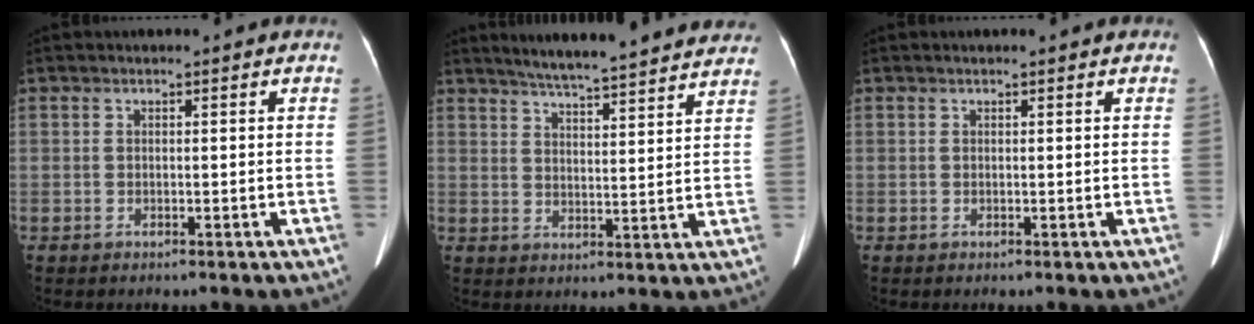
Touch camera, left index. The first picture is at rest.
{"total": 18.4, "force": [16.6, 1.4, 7.8], "torque": [-0.112, 0.010, 0.217]}
{"total": 0.0}